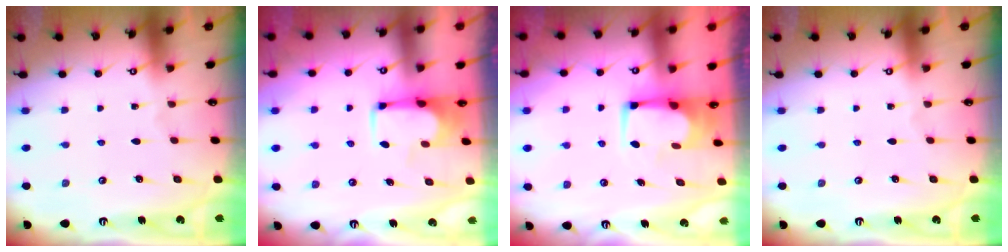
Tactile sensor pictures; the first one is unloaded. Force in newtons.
{"total": 3.3, "press": 3.3, "slide": 0.4}
{"total": 3.0, "press": 3.0, "slide": 0.2}
{"total": 0.0}